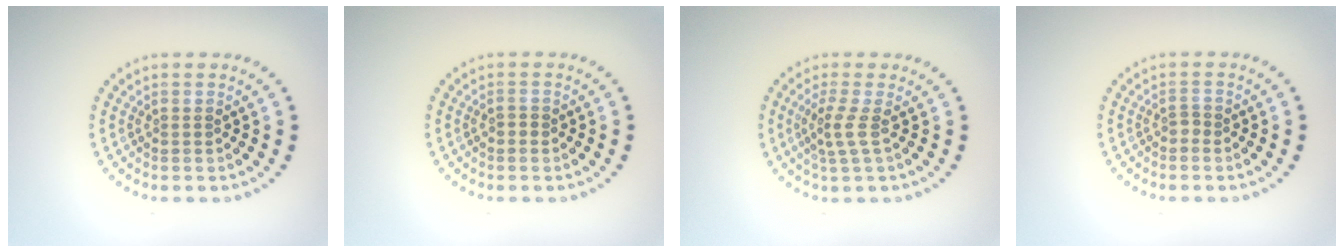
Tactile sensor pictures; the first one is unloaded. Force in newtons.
{"total": 0.9, "press": 0.8, "slide": 0.2}
{"total": 2.1, "press": 1.5, "slide": 1.4}
{"total": 0.9, "press": 0.6, "slide": 0.6}